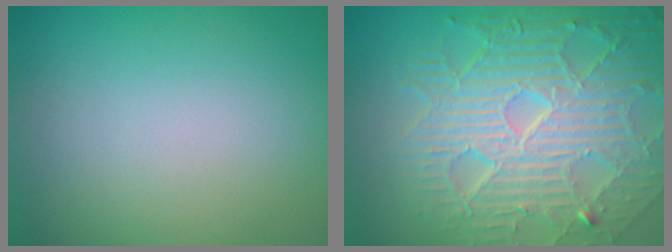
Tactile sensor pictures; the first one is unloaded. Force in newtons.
{"total": 10.1, "press": 6.5, "slide": 7.7}